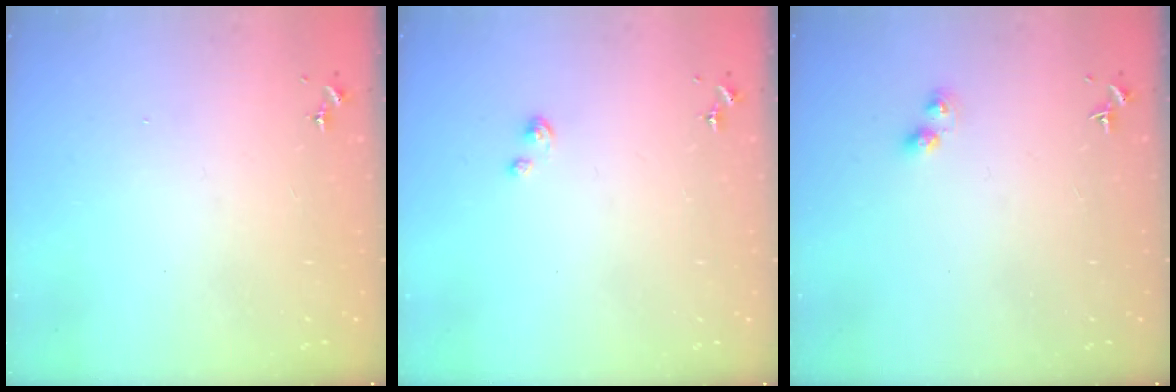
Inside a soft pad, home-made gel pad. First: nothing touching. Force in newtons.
{"total": 2.8, "press": 2.8, "slide": 0.3}
{"total": 4.1, "press": 4.1, "slide": 0.3}